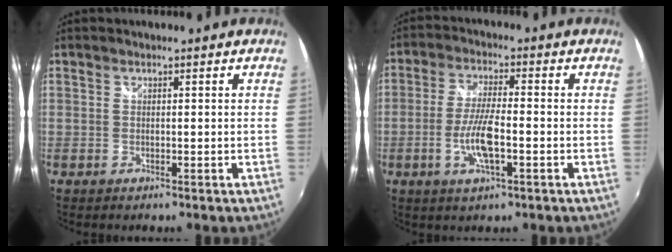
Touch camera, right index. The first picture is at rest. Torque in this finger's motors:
{"motor_torque": [0.27, -0.11, 0.51, 0.08]}